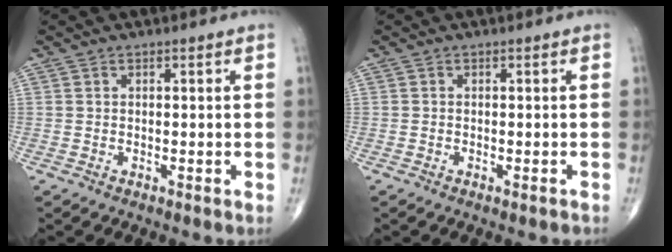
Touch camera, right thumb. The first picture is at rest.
{"total": 1.0, "force": [-0.7, 0.2, 0.6], "torque": [-0.011, 0.001, -0.009]}